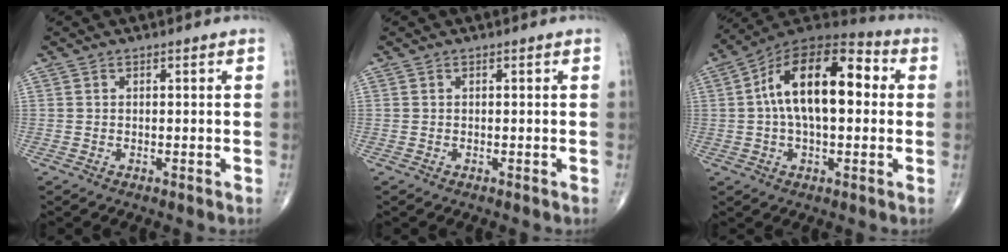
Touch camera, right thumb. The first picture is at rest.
{"total": 0.0}
{"total": 18.7, "force": [2.3, 9.6, 15.9], "torque": [-0.252, 0.039, 0.025]}